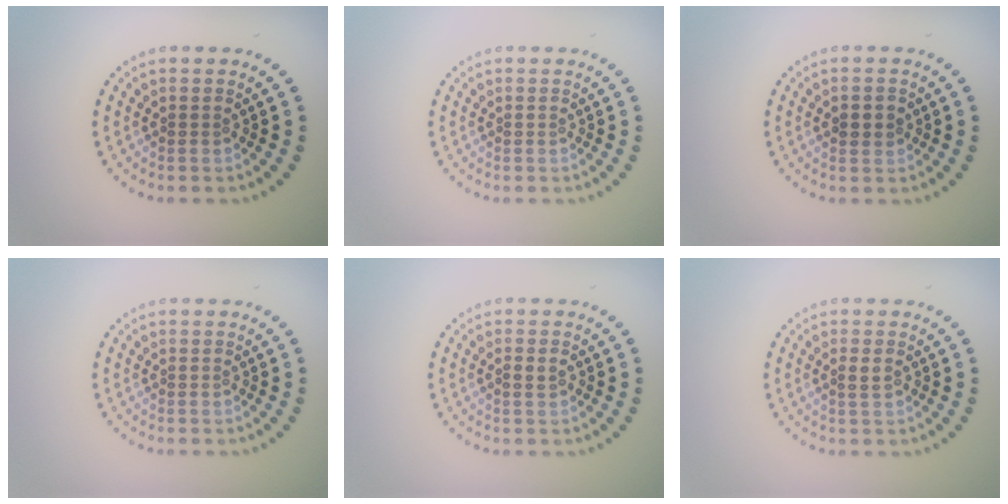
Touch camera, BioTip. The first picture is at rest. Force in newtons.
{"total": 0.0}
{"total": 1.5, "press": 1.5, "slide": 0.1}
{"total": 0.0}
{"total": 1.1, "press": 1.1, "slide": 0.4}
{"total": 1.1, "press": 1.0, "slide": 0.4}